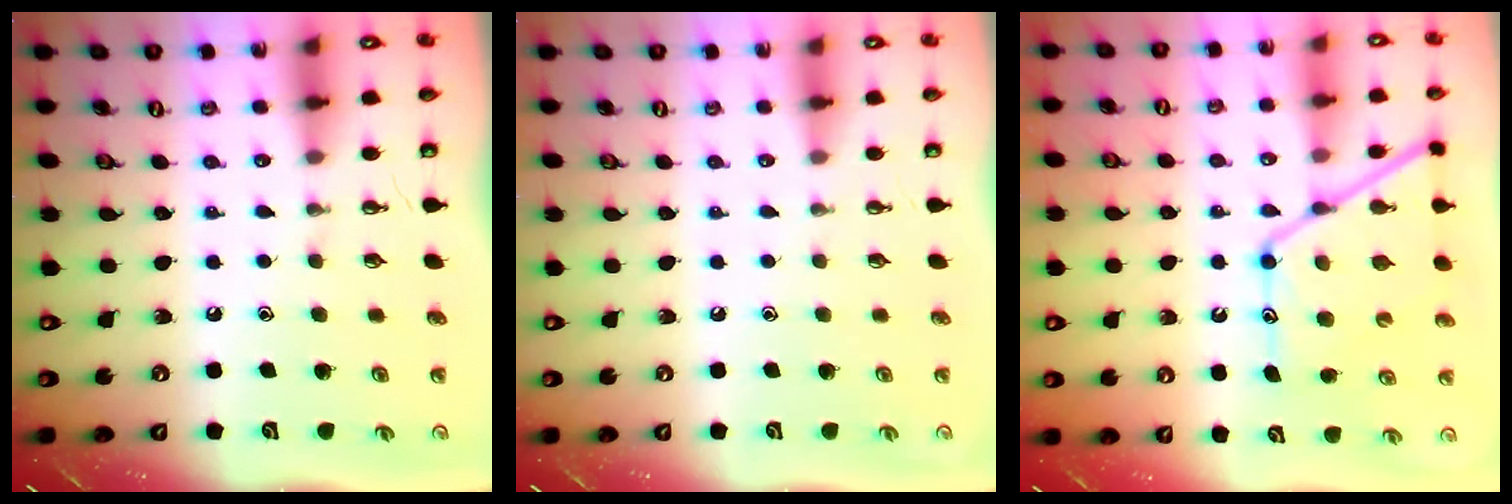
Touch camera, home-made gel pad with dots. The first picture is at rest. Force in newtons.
{"total": 0.0}
{"total": 15.5, "press": 15.5, "slide": 1.4}